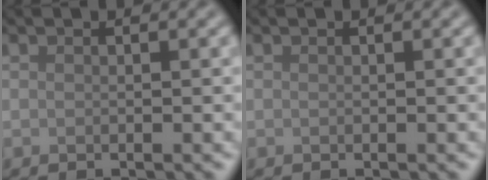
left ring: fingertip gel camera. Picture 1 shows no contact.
{"total": 0.0}